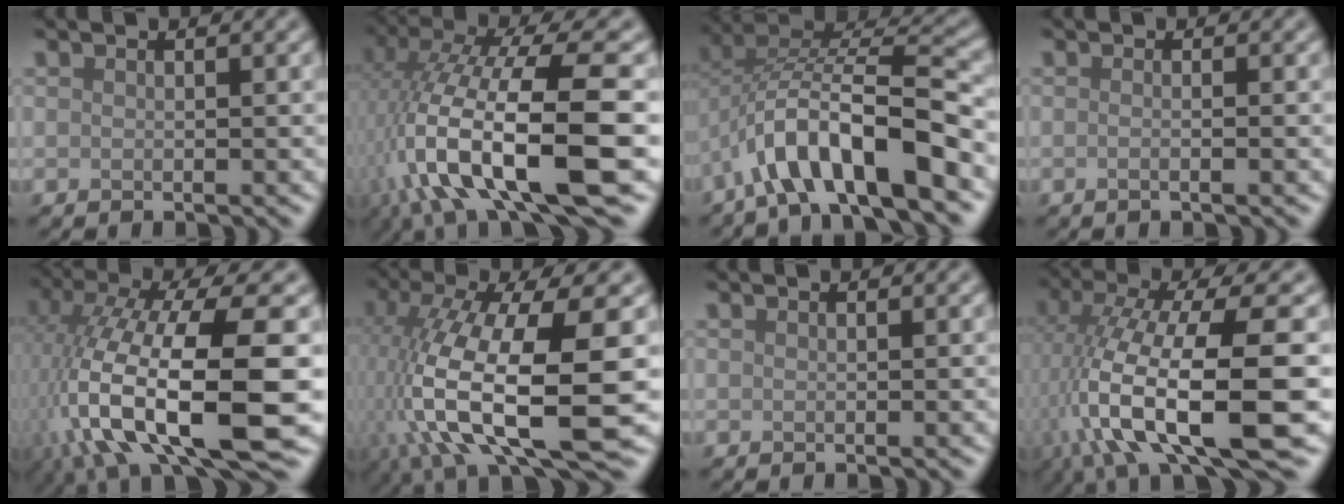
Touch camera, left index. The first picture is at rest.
{"total": 13.5, "force": [-3.4, 3.6, 12.6], "torque": [-0.218, 0.005, -0.052]}
{"total": 9.5, "force": [-4.5, 3.0, 7.8], "torque": [-0.125, 0.014, -0.080]}
{"total": 1.6, "force": [0.0, 0.8, 1.4], "torque": [0.004, -0.008, -0.014]}
{"total": 14.5, "force": [-3.0, 4.8, 13.4], "torque": [-0.252, -0.005, -0.042]}
{"total": 14.3, "force": [-2.5, 5.2, 13.1], "torque": [-0.270, -0.028, -0.033]}
{"total": 0.0}
{"total": 13.4, "force": [-2.8, 3.8, 12.5], "torque": [-0.231, -0.009, -0.042]}